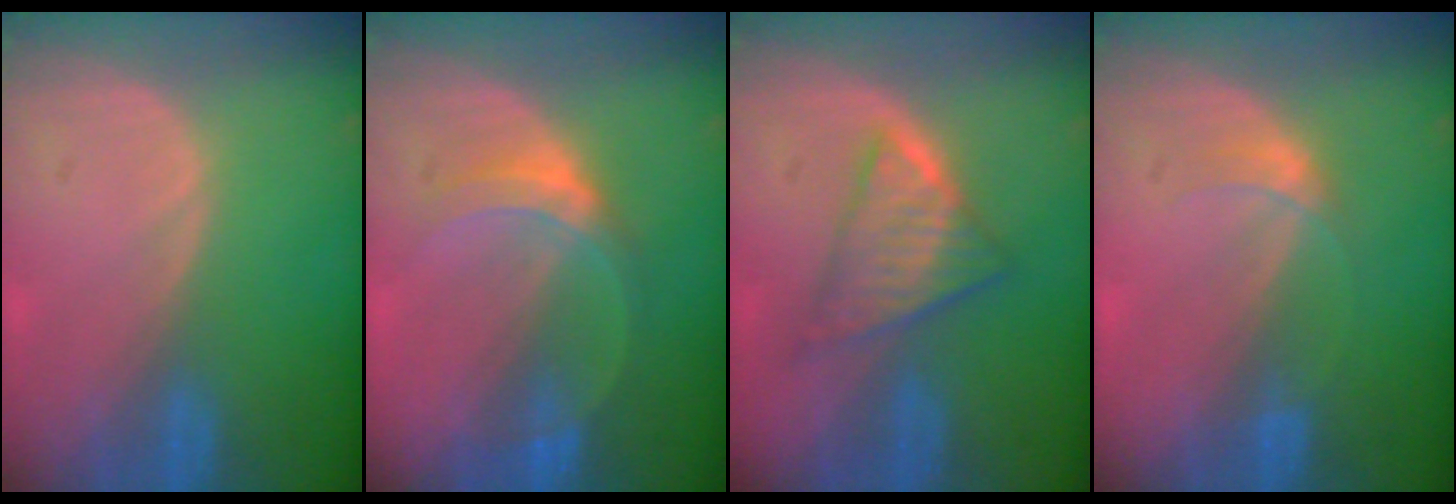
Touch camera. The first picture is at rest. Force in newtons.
{"total": 5.2, "press": 4.8, "slide": 1.8}
{"total": 6.1, "press": 5.8, "slide": 2.0}
{"total": 2.1, "press": 2.1, "slide": 0.2}